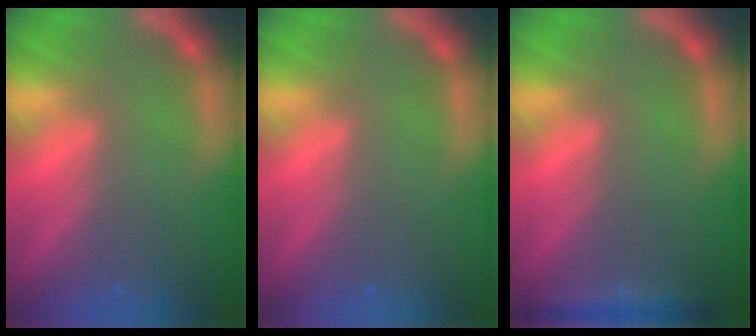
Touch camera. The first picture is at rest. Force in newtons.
{"total": 0.0}
{"total": 2.4}